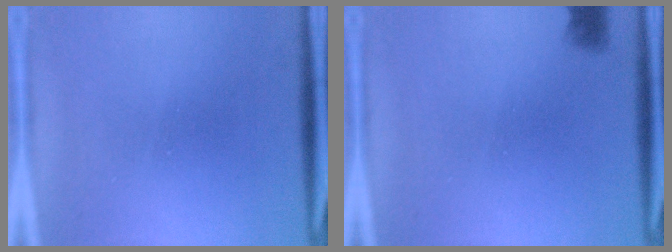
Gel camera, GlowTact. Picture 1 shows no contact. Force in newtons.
{"total": 1.2}